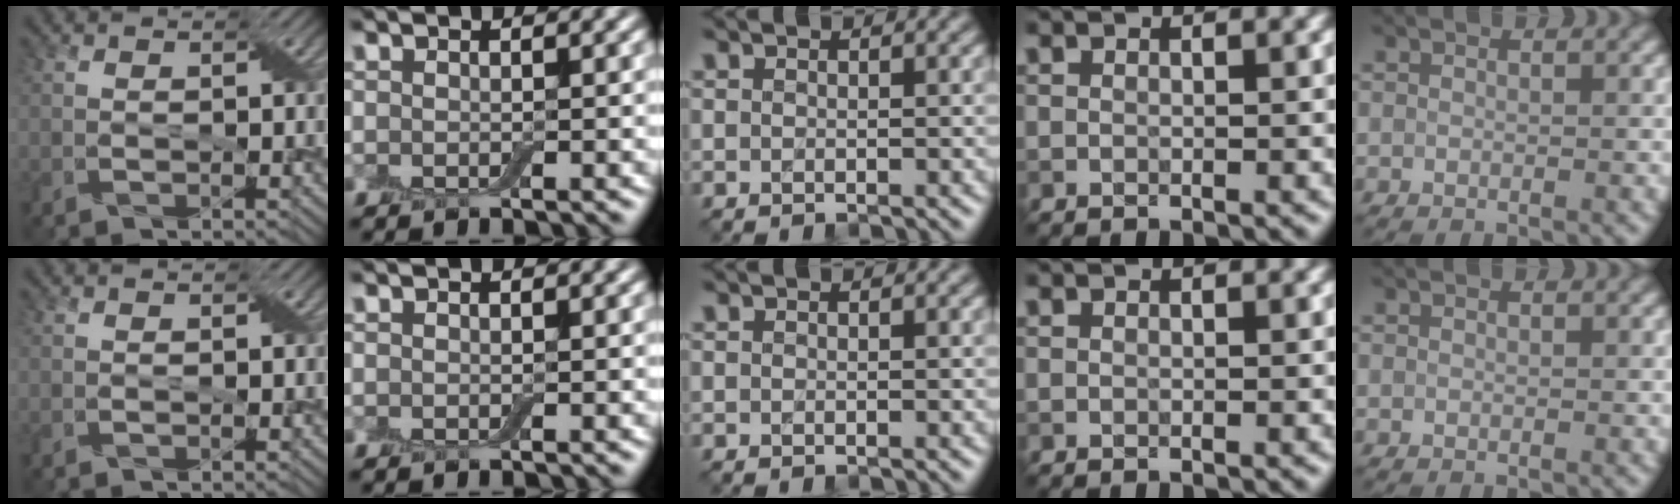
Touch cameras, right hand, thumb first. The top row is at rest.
{}